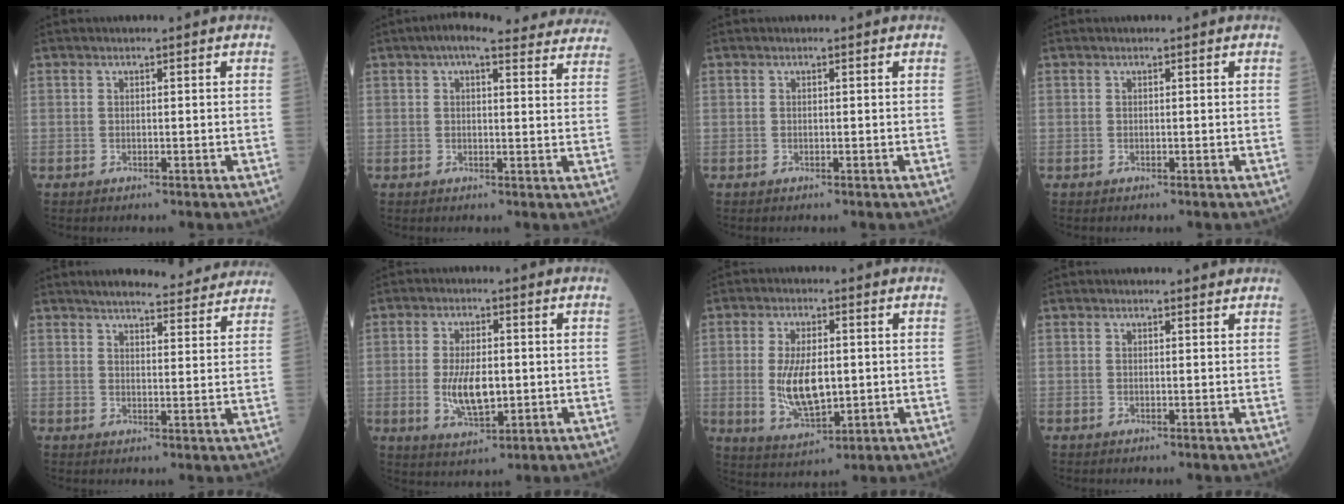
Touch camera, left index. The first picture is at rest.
{"total": 16.1, "force": [14.2, 3.6, 6.7], "torque": [-0.067, 0.035, 0.156]}
{"total": 0.0}
{"total": 0.0}
{"total": 16.3, "force": [15.2, 2.5, 5.3], "torque": [-0.057, 0.002, 0.179]}
{"total": 7.2, "force": [-0.8, 2.9, 6.5], "torque": [-0.129, -0.010, -0.010]}
{"total": 8.9, "force": [-0.3, 3.8, 8.0], "torque": [-0.165, -0.008, 0.003]}
{"total": 1.9, "force": [1.8, 0.4, 0.3], "torque": [-0.007, 0.004, 0.017]}